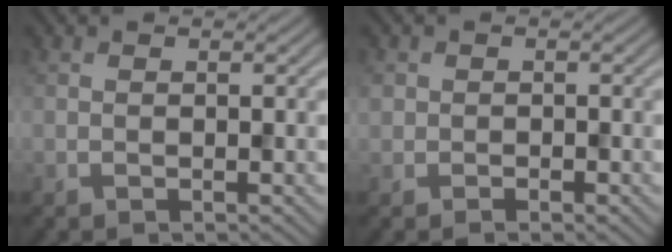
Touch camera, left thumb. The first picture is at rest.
{"total": 1.5, "force": [-0.5, 1.4, 0.5], "torque": [-0.006, -0.005, -0.012]}